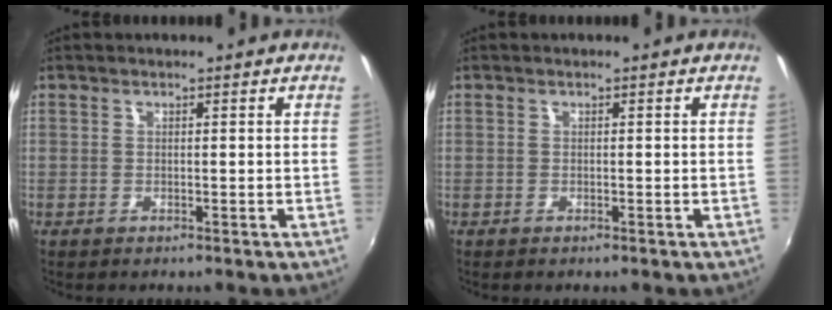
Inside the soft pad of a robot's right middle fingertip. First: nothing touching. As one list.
[{"total": 0.0}]